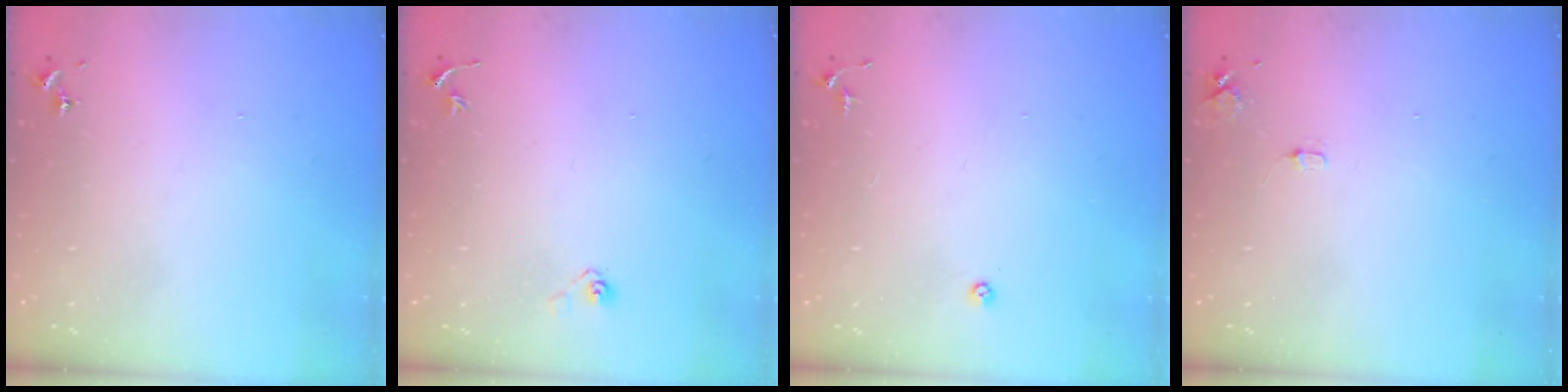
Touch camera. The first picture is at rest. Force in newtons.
{"total": 3.6, "press": 2.9, "slide": 2.1}
{"total": 3.5, "press": 3.4, "slide": 0.7}
{"total": 5.2, "press": 5.1, "slide": 0.8}